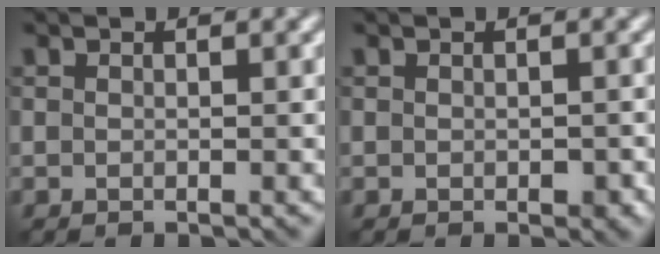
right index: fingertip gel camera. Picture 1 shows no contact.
{"total": 1.0, "force": [-0.5, 0.6, 0.6], "torque": [-0.009, -0.004, -0.003]}